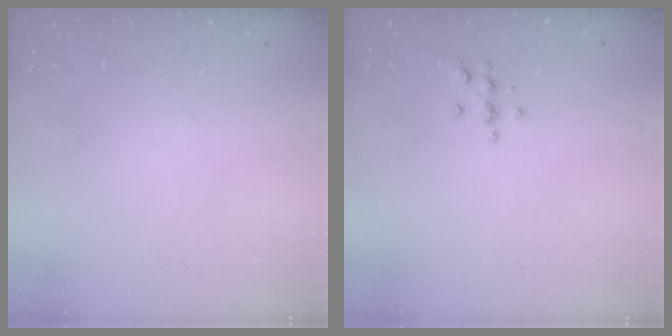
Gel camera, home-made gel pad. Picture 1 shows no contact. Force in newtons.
{"total": 6.2, "press": 6.1, "slide": 1.3}